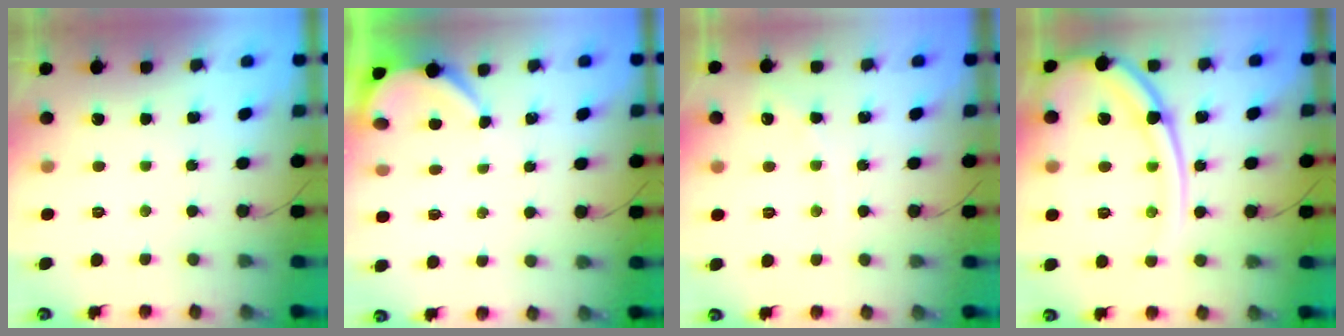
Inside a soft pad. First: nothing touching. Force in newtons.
{"total": 3.7, "press": 3.6, "slide": 0.3}
{"total": 2.6, "press": 2.6, "slide": 0.4}
{"total": 17.5, "press": 17.4, "slide": 1.9}